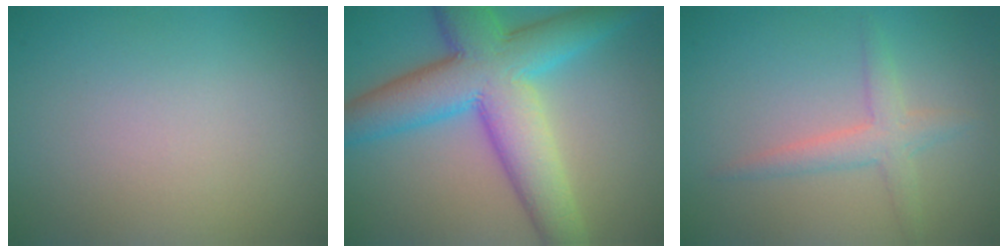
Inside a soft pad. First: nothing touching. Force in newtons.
{"total": 10.8, "press": 10.8, "slide": 0.1}
{"total": 2.4, "press": 2.4, "slide": 0.1}